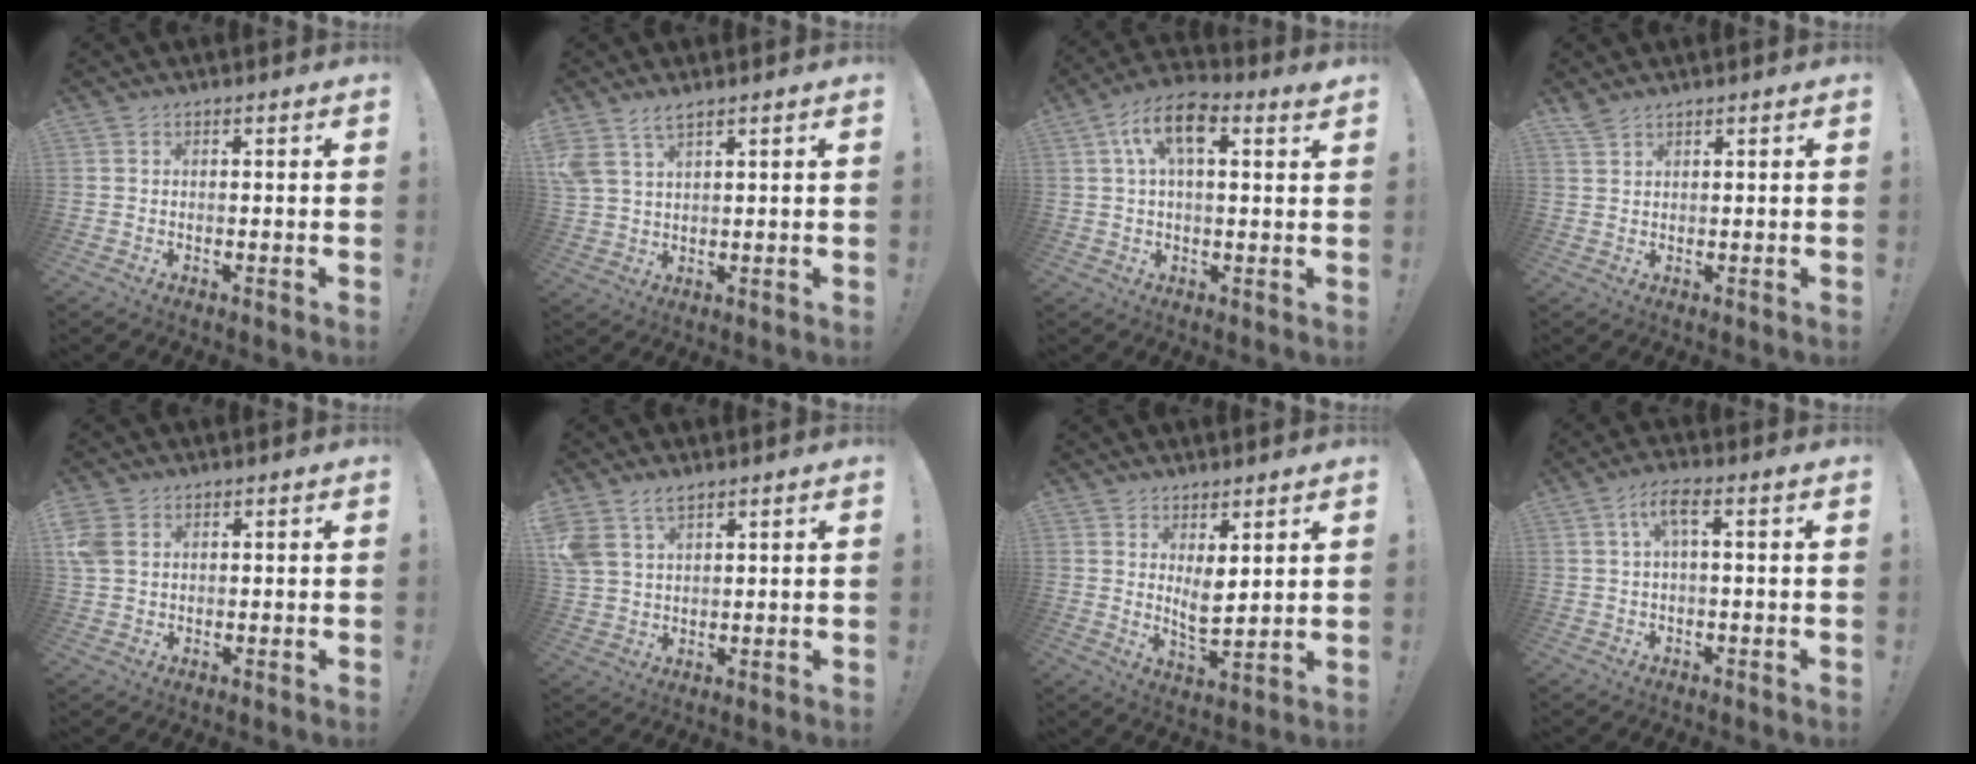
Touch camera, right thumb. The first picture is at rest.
{"total": 5.5, "force": [4.1, 1.9, 3.1], "torque": [-0.065, -0.013, 0.081]}
{"total": 10.1, "force": [3.9, 4.7, 8.0], "torque": [-0.141, 0.006, 0.072]}
{"total": 2.3, "force": [1.9, 0.6, 1.1], "torque": [-0.024, -0.009, 0.036]}
{"total": 5.4, "force": [2.0, 3.9, 3.2], "torque": [-0.069, 0.003, 0.043]}
{"total": 6.7, "force": [4.5, 3.6, 3.3], "torque": [-0.063, -0.011, 0.090]}
{"total": 5.5, "force": [2.9, 2.2, 4.2], "torque": [-0.062, -0.025, 0.053]}
{"total": 5.4, "force": [0.9, 1.1, 5.2], "torque": [-0.105, 0.011, 0.016]}